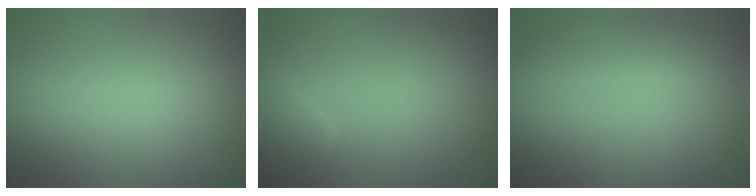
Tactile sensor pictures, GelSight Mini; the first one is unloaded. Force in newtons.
{"total": 2.1, "press": 2.1, "slide": 0.1}
{"total": 1.7, "press": 1.7, "slide": 0.1}